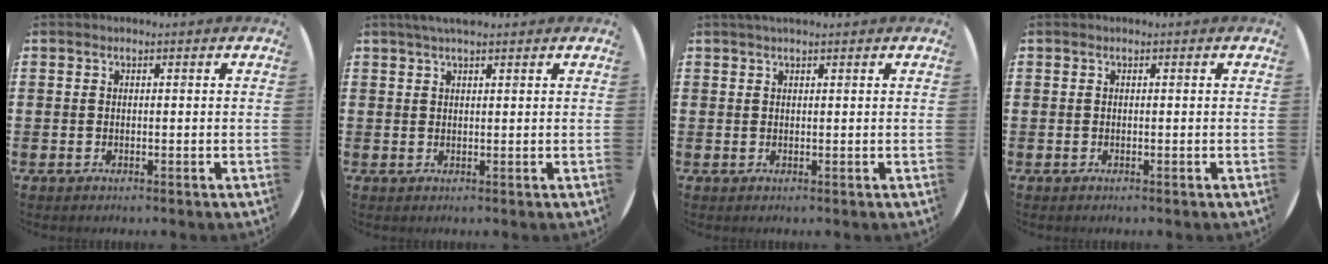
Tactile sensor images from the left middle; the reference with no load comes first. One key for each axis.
{"total": 2.2, "fx": 1.8, "fy": 0.3, "fz": 1.2, "tx": -0.026, "ty": 0.005, "tz": 0.033}
{"total": 1.2, "fx": 1.0, "fy": 0.1, "fz": 0.5, "tx": -0.010, "ty": 0.004, "tz": 0.018}
{"total": 0.0}